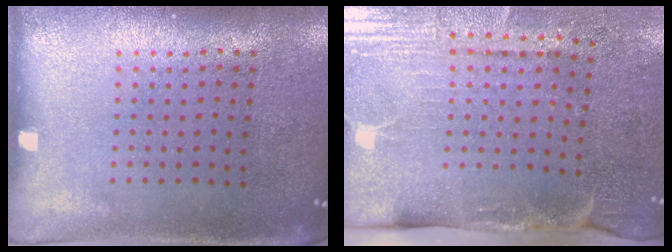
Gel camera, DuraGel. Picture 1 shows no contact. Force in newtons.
{"total": 4.3, "press": 3.7, "slide": 2.2}